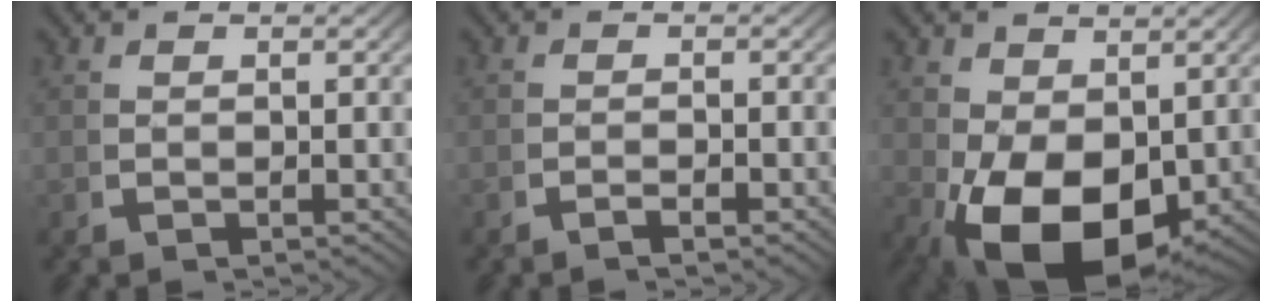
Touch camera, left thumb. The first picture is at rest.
{"total": 1.0, "force": [-0.8, 0.1, 0.5], "torque": [-0.010, 0.003, -0.022]}
{"total": 9.8, "force": [-1.7, 6.1, 7.4], "torque": [-0.149, -0.060, 0.008]}